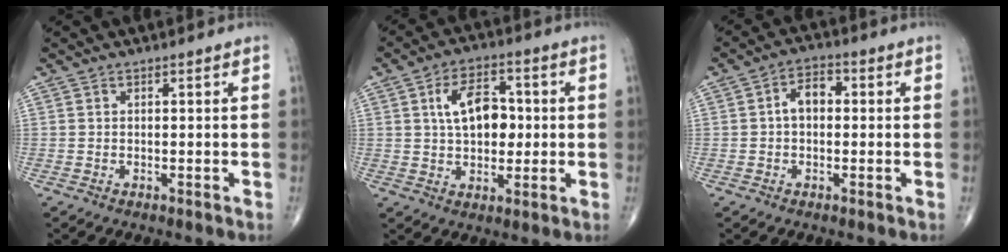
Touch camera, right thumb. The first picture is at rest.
{"total": 10.7, "force": [1.5, 6.5, 8.3], "torque": [-0.112, 0.008, 0.023]}
{"total": 4.9, "force": [0.2, 3.3, 3.7], "torque": [-0.051, 0.020, -0.006]}